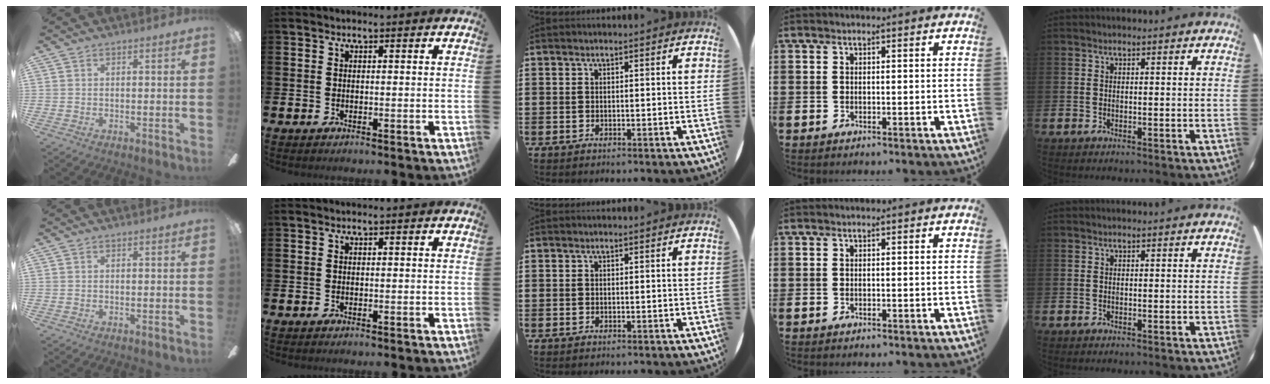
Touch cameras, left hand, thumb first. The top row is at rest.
{}